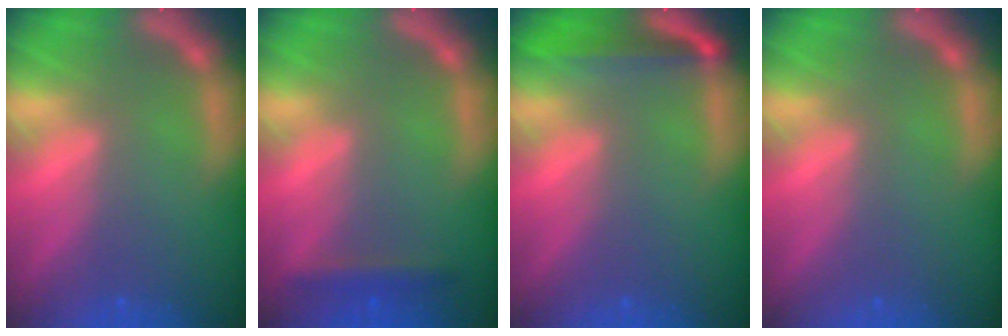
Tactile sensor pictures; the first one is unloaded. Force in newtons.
{"total": 1.9}
{"total": 4.0}
{"total": 0.0}